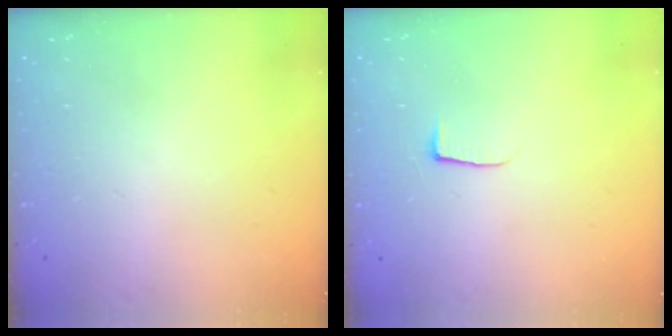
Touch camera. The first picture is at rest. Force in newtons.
{"total": 3.9, "press": 3.9, "slide": 0.5}